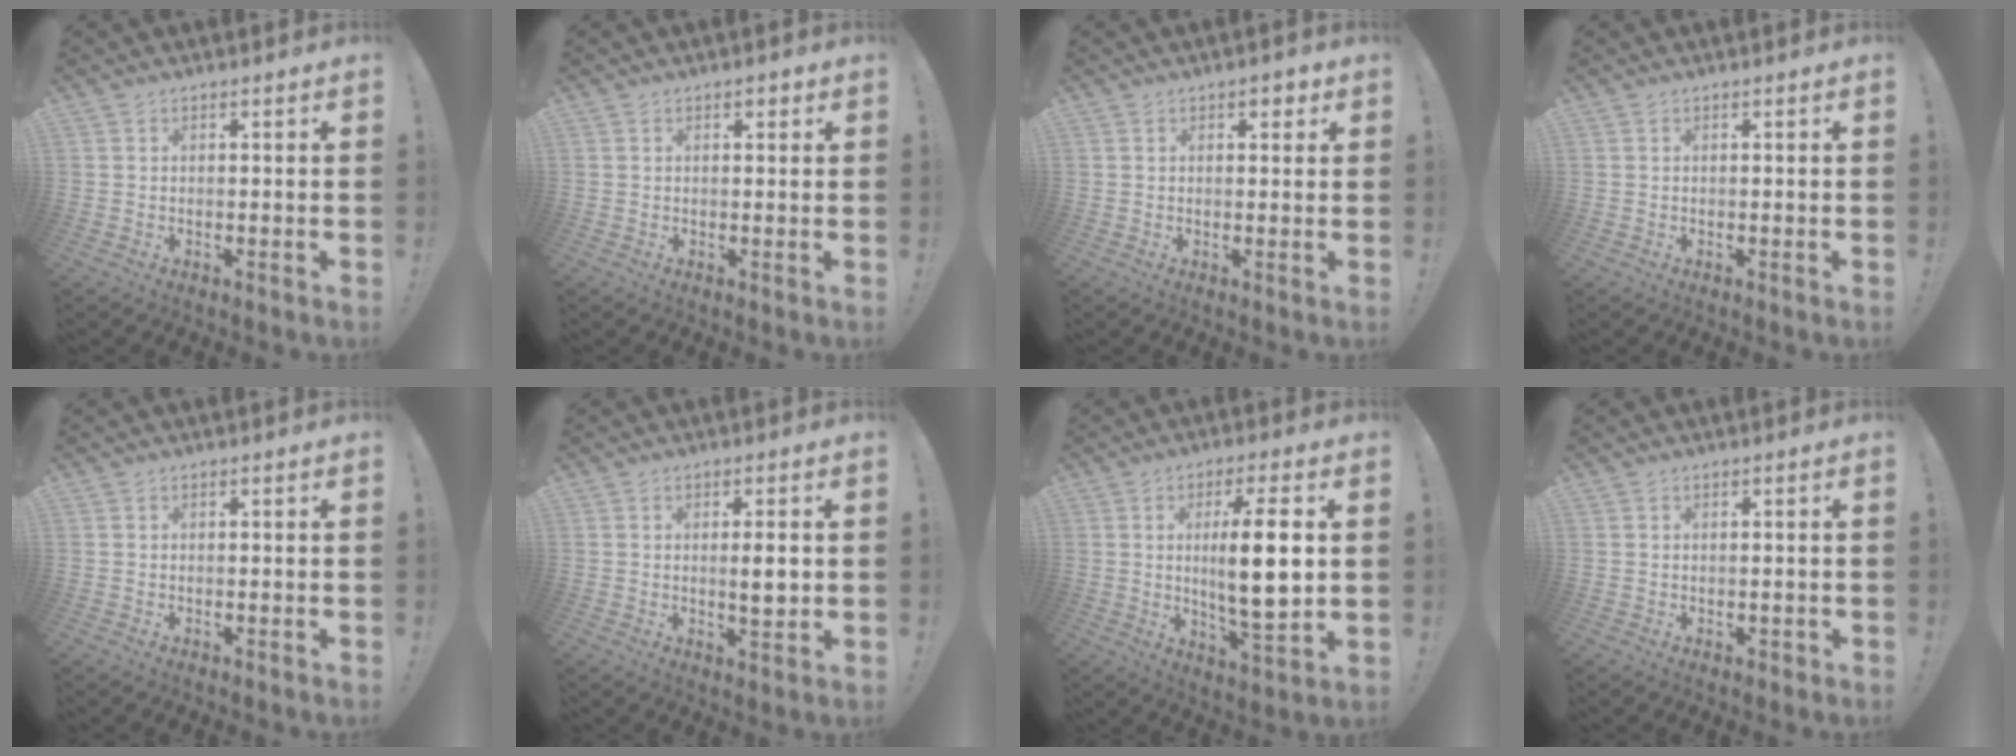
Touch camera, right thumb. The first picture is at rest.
{"total": 1.2, "force": [0.5, 0.8, 0.7], "torque": [0.001, -0.003, 0.006]}
{"total": 2.4, "force": [1.0, 1.5, 1.6], "torque": [-0.009, -0.003, 0.012]}
{"total": 0.0}
{"total": 0.0}
{"total": 4.8, "force": [0.0, 1.0, 4.7], "torque": [-0.068, -0.007, -0.004]}
{"total": 14.2, "force": [1.4, 3.0, 13.8], "torque": [-0.243, -0.012, 0.011]}
{"total": 0.7, "force": [0.0, 0.5, 0.4], "torque": [-0.008, 0.002, 0.000]}